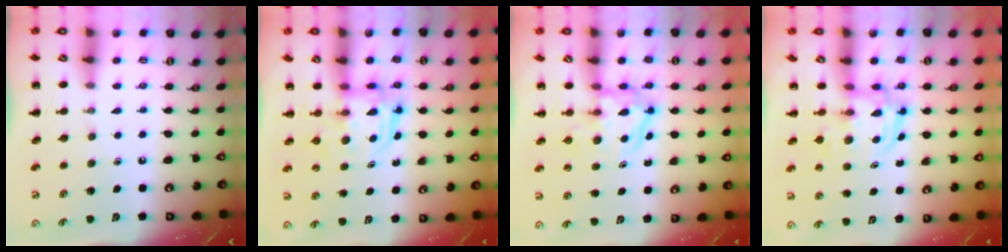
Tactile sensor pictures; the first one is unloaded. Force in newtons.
{"total": 3.2, "press": 3.2, "slide": 0.2}
{"total": 3.8, "press": 3.7, "slide": 0.5}
{"total": 2.7, "press": 2.7, "slide": 0.3}